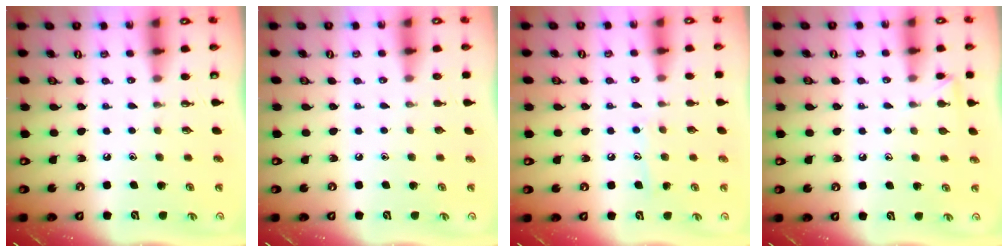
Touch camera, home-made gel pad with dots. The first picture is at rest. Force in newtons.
{"total": 0.0}
{"total": 6.7, "press": 6.7, "slide": 0.5}
{"total": 3.9, "press": 3.9, "slide": 0.6}